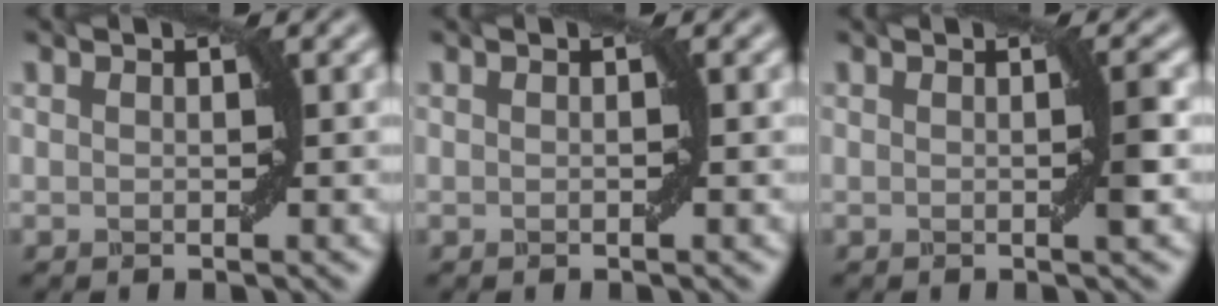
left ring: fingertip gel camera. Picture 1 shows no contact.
{"total": 0.0}
{"total": 1.3, "force": [0.0, 0.0, 1.3], "torque": [-0.021, 0.001, -0.002]}